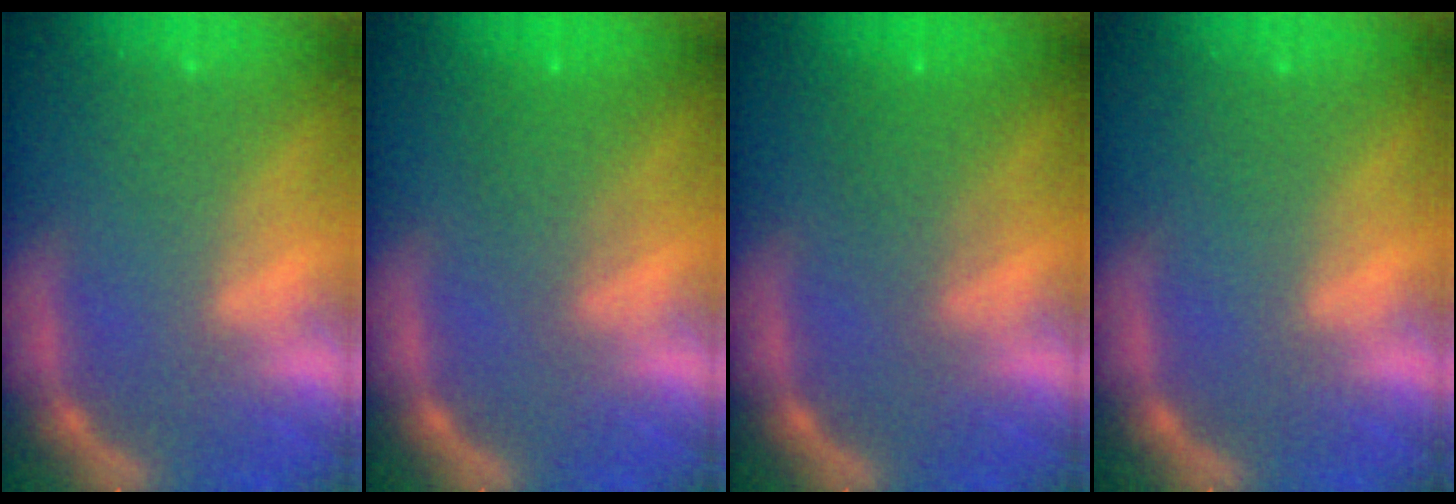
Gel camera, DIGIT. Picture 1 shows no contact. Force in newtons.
{"total": 2.5}
{"total": 2.5}
{"total": 0.0}